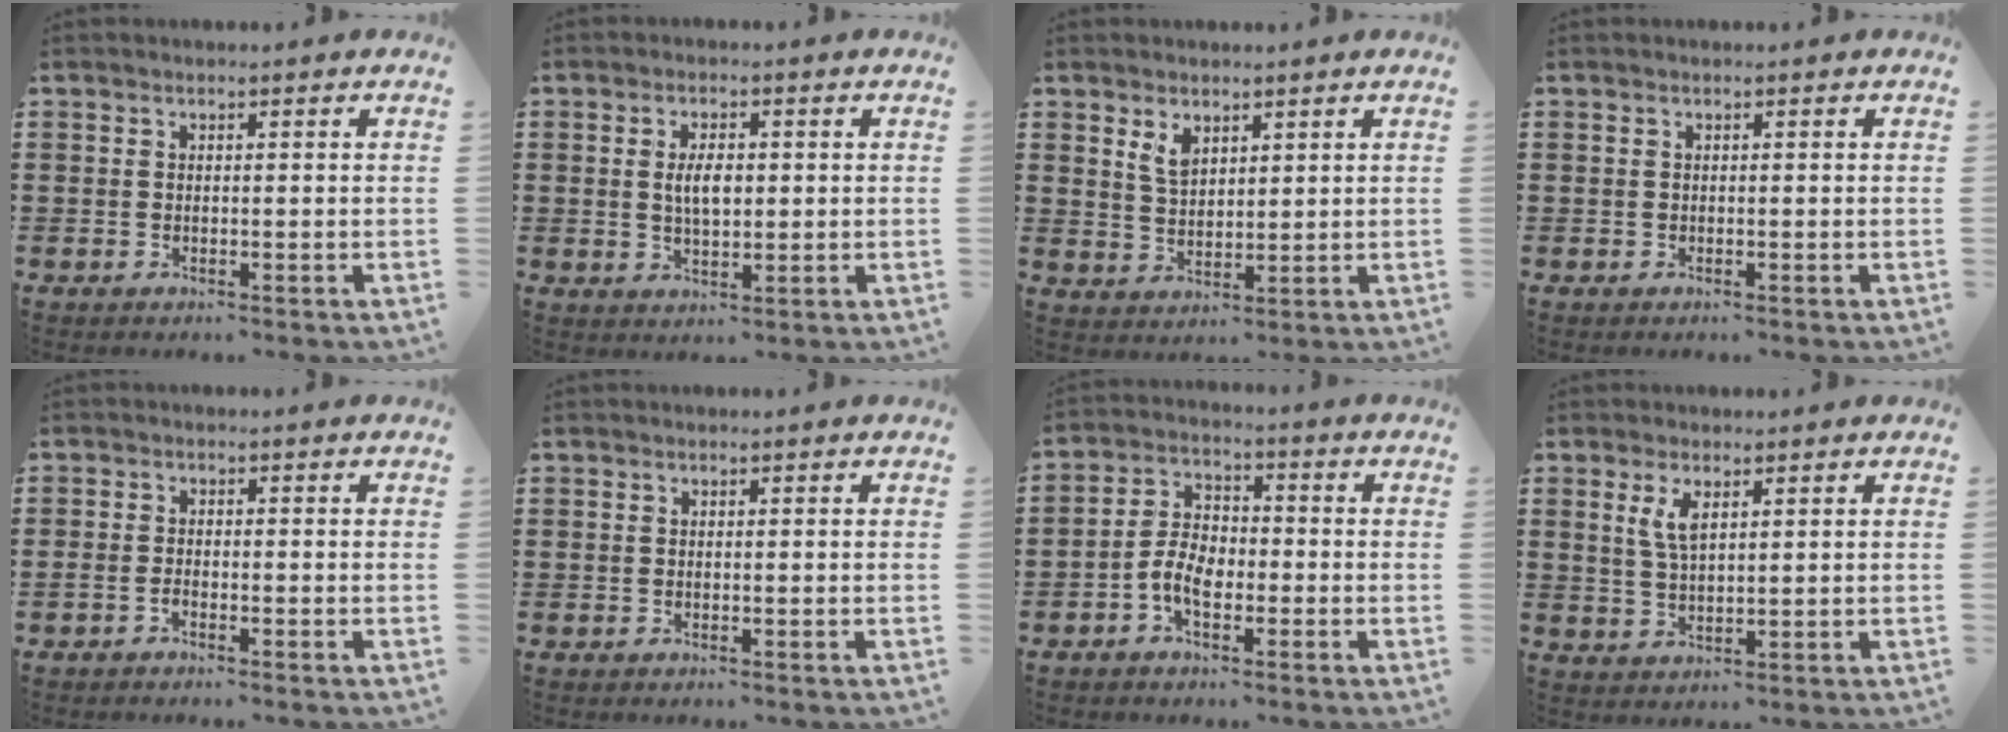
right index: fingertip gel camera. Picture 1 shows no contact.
{"total": 4.1, "force": [0.2, 1.8, 3.7], "torque": [-0.066, 0.000, 0.000]}
{"total": 3.5, "force": [2.2, 1.9, 2.0], "torque": [-0.047, 0.005, 0.041]}
{"total": 0.0}
{"total": 1.2, "force": [-1.0, 0.4, 0.6], "torque": [-0.015, -0.002, -0.018]}
{"total": 0.0}
{"total": 5.6, "force": [-2.5, 3.0, 4.1], "torque": [-0.099, 0.003, -0.053]}
{"total": 3.8, "force": [1.7, 1.4, 3.1], "torque": [-0.067, 0.005, 0.029]}